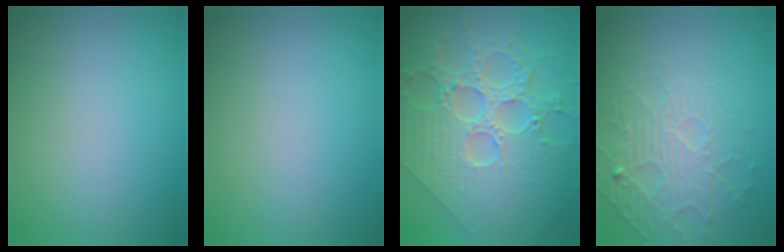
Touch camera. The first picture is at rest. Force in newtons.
{"total": 0.0}
{"total": 9.3, "press": 7.3, "slide": 5.7}
{"total": 4.7, "press": 3.4, "slide": 3.2}